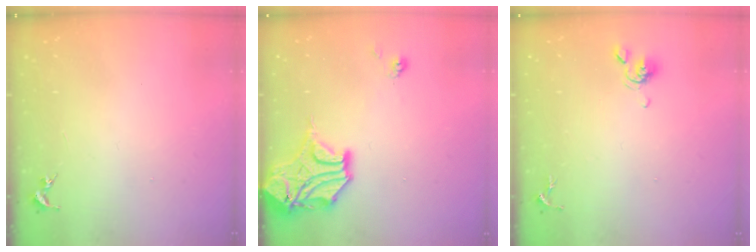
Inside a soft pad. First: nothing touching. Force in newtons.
{"total": 15.2, "press": 15.1, "slide": 2.2}
{"total": 6.0, "press": 5.9, "slide": 1.2}